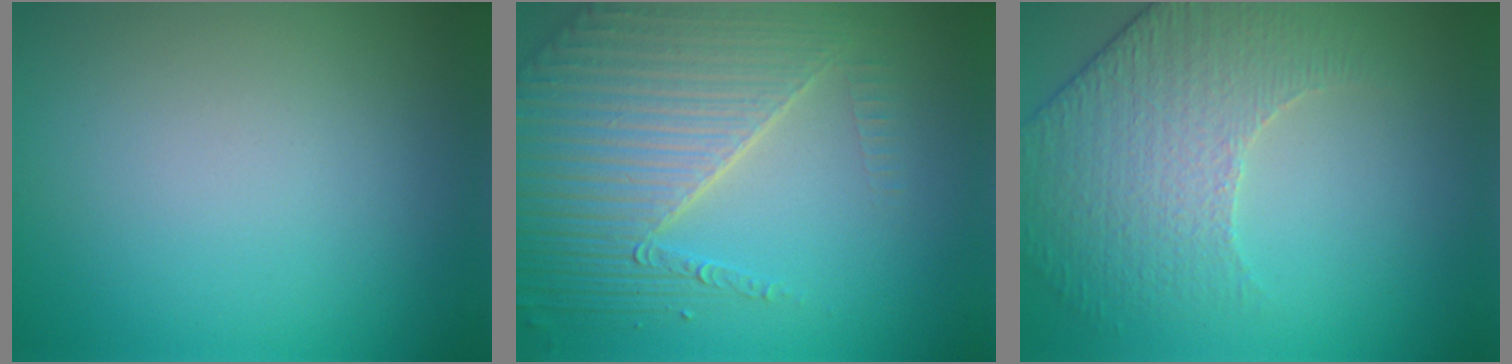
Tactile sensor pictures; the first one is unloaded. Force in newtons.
{"total": 7.0, "press": 5.4, "slide": 4.4}
{"total": 4.3, "press": 4.0, "slide": 1.5}